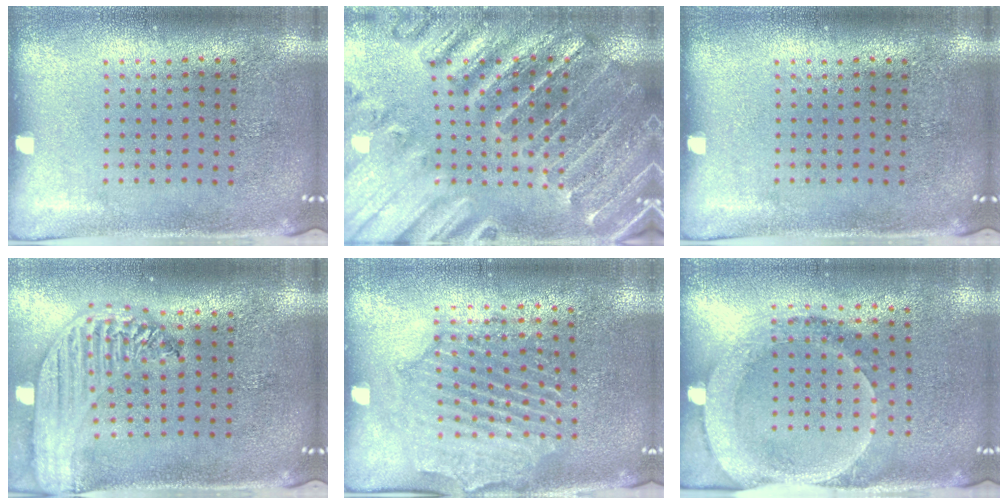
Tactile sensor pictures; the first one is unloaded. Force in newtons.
{"total": 2.7, "press": 2.7, "slide": 0.4}
{"total": 0.0}
{"total": 2.9, "press": 2.4, "slide": 1.7}
{"total": 2.0, "press": 1.9, "slide": 0.5}
{"total": 1.8, "press": 1.7, "slide": 0.7}